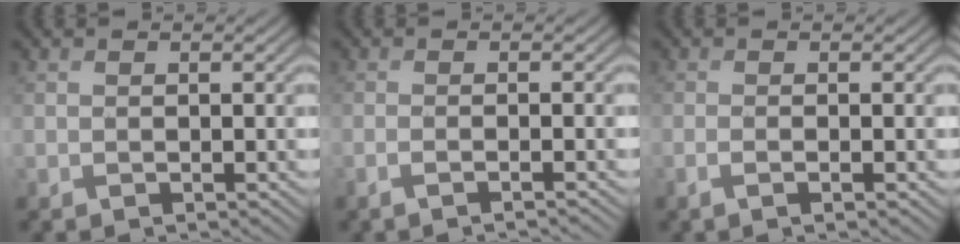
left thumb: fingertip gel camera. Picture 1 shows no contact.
{"total": 1.8, "force": [-1.0, -0.1, 1.5], "torque": [-0.020, 0.002, -0.028]}
{"total": 1.5, "force": [-0.5, -0.2, 1.4], "torque": [-0.032, 0.003, -0.012]}